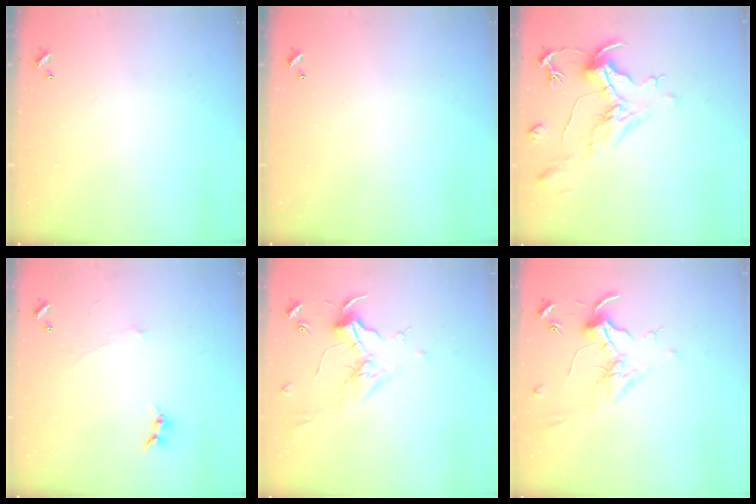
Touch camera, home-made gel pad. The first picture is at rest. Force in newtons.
{"total": 0.0}
{"total": 1.9, "press": 1.4, "slide": 1.2}
{"total": 0.0}
{"total": 2.0, "press": 1.8, "slide": 0.7}
{"total": 1.7, "press": 1.5, "slide": 0.7}